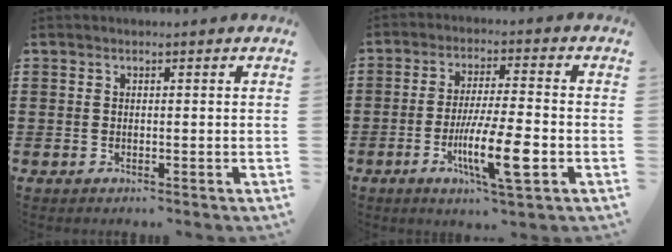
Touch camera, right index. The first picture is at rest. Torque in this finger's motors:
{"motor_torque": [0.48, 0.03, 0.35, 0.15]}